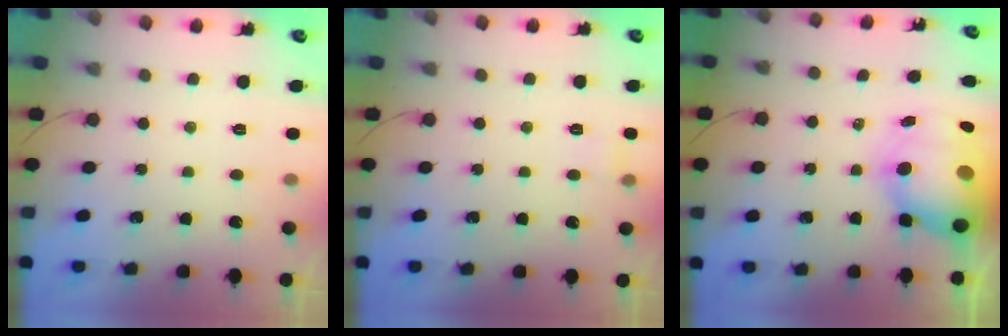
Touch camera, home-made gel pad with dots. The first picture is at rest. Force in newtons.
{"total": 7.5, "press": 3.4, "slide": 6.7}
{"total": 15.1, "press": 14.7, "slide": 3.1}